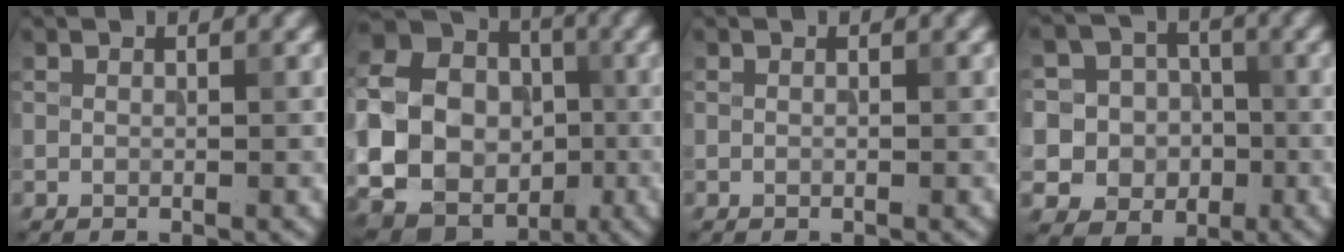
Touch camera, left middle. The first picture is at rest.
{"total": 17.7, "force": [-2.4, 16.2, 6.8], "torque": [-0.171, 0.001, -0.066]}
{"total": 0.0}
{"total": 8.9, "force": [-1.1, 8.6, 2.0], "torque": [-0.053, 0.022, -0.040]}